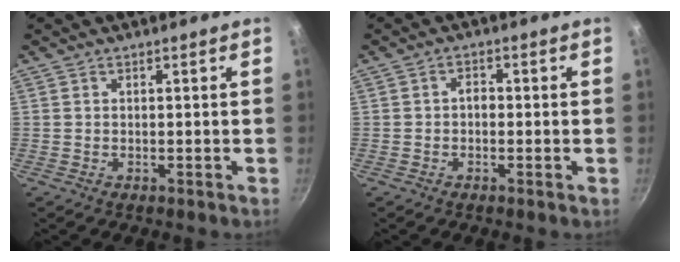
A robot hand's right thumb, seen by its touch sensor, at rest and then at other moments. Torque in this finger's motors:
{"motor_torque": [0.26, 0.12, 0.02, -0.06, 0.01]}